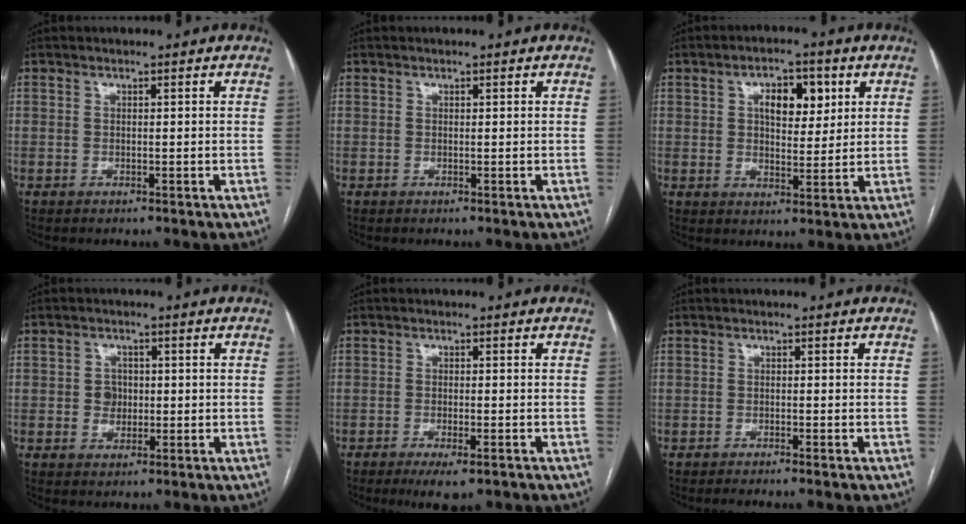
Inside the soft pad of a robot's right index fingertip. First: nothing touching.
{"total": 0.0}
{"total": 7.1, "force": [2.6, 3.7, 5.5], "torque": [-0.084, 0.012, 0.043]}
{"total": 2.9, "force": [0.0, 2.6, 1.4], "torque": [-0.017, 0.007, 0.002]}
{"total": 4.5, "force": [-2.9, 1.1, 3.3], "torque": [-0.052, -0.007, -0.040]}
{"total": 1.9, "force": [-1.5, -0.2, 1.0], "torque": [-0.016, -0.001, -0.023]}